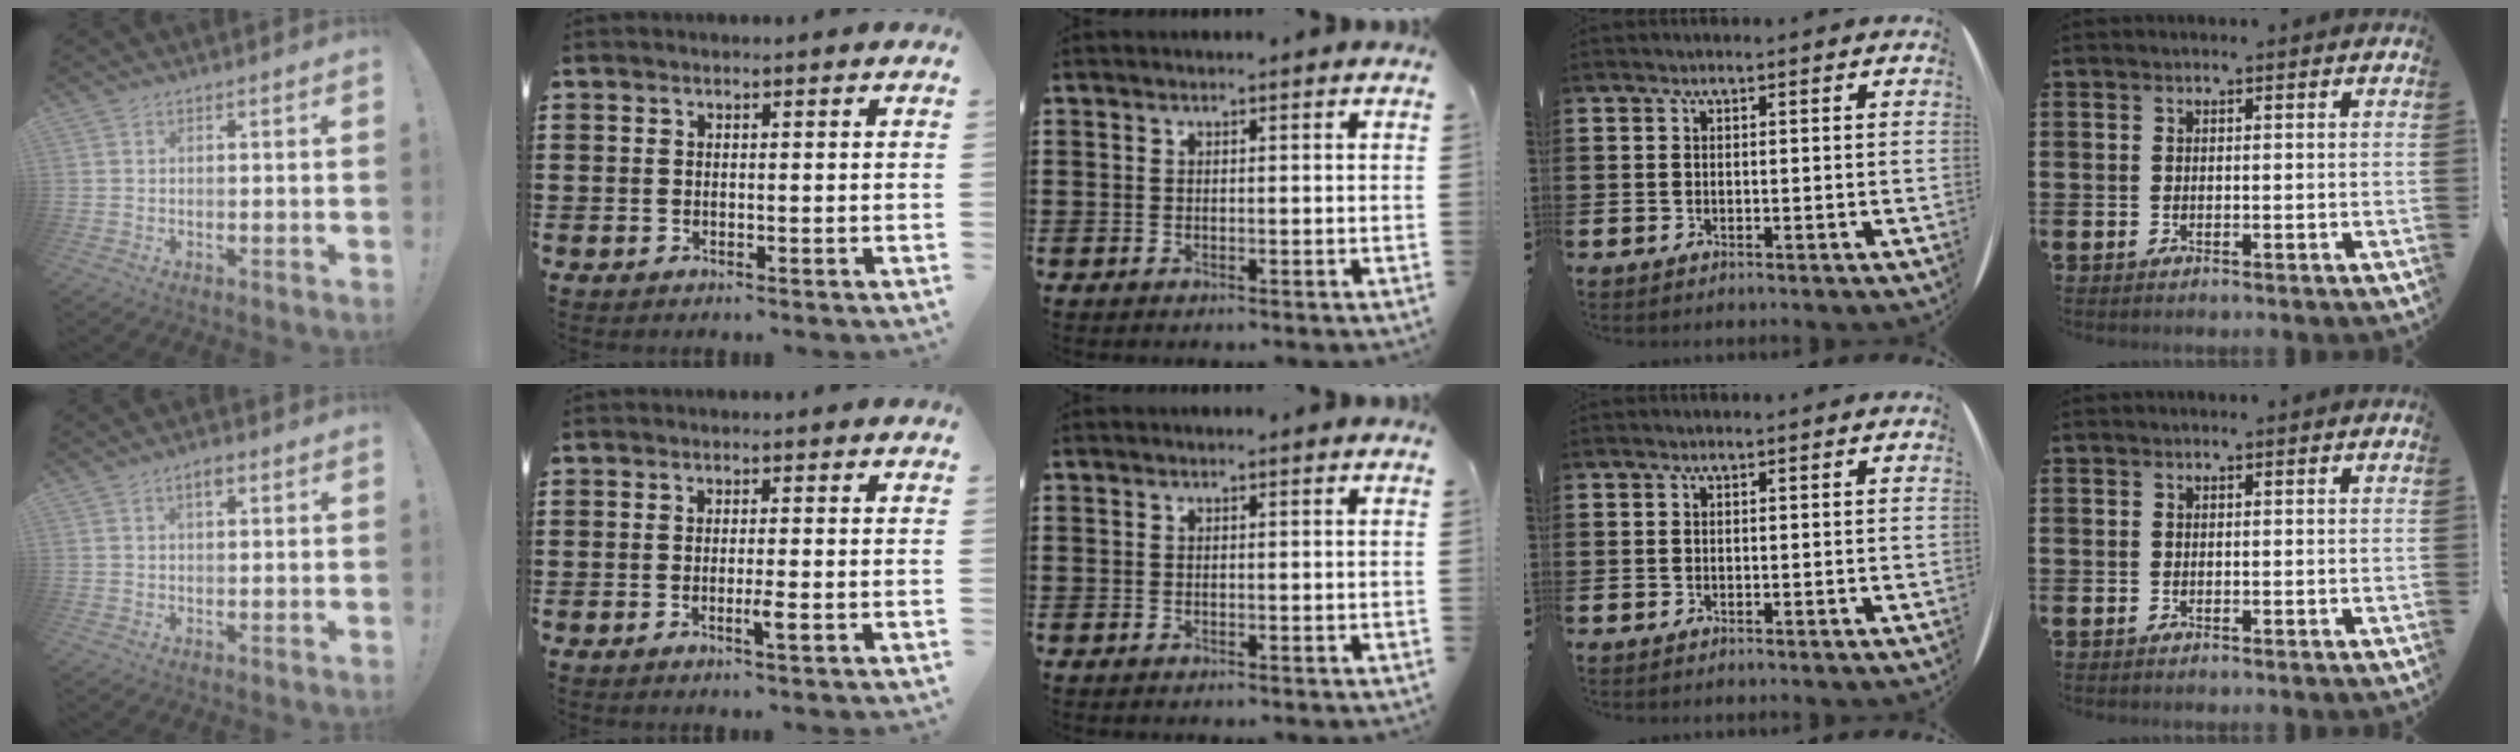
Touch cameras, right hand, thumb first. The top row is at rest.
{"thumb": {"total": 2.6, "force": [1.4, 1.1, 2.0], "torque": [-0.023, -0.002, 0.019]}, "index": {"total": 2.3, "force": [-1.0, 0.0, 2.1], "torque": [-0.042, -0.007, -0.020]}}